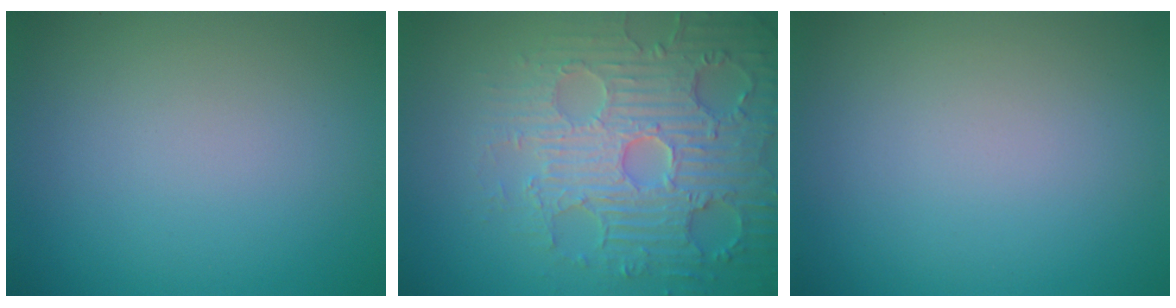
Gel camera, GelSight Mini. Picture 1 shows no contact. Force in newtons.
{"total": 6.8, "press": 5.8, "slide": 3.5}
{"total": 0.0}